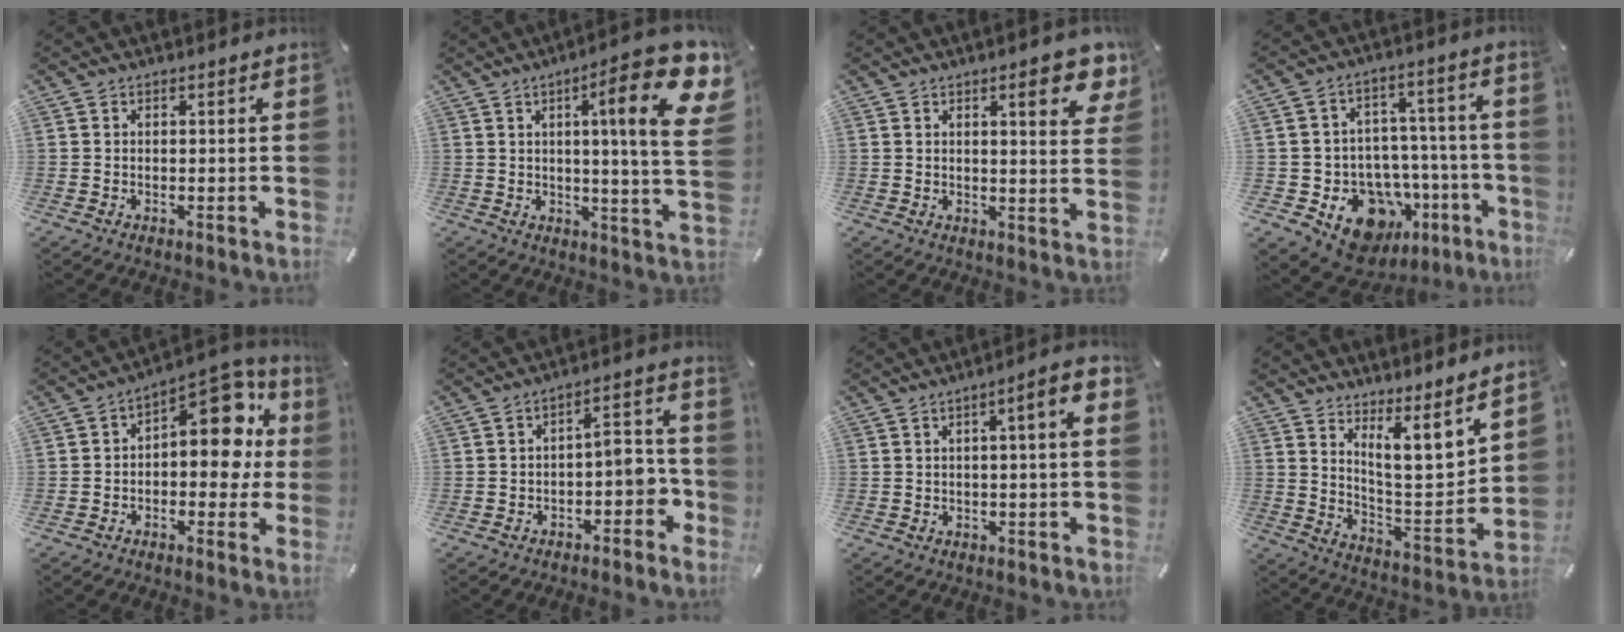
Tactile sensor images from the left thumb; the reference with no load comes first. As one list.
[{"total": 20.5, "force": [7.2, 3.6, 18.9], "torque": [-0.275, -0.039, 0.091]}, {"total": 9.0, "force": [4.7, 2.3, 7.3], "torque": [-0.099, -0.021, 0.072]}, {"total": 14.8, "force": [-7.5, 10.8, 6.9], "torque": [-0.079, 0.041, -0.114]}, {"total": 14.9, "force": [4.3, 8.7, 11.3], "torque": [-0.134, -0.041, 0.073]}, {"total": 7.5, "force": [-2.8, 4.6, 5.2], "torque": [-0.053, 0.005, -0.055]}, {"total": 5.9, "force": [0.6, 0.8, 5.8], "torque": [-0.088, -0.004, 0.006]}, {"total": 11.2, "force": [8.0, 3.2, 7.1], "torque": [-0.104, -0.067, 0.139]}]